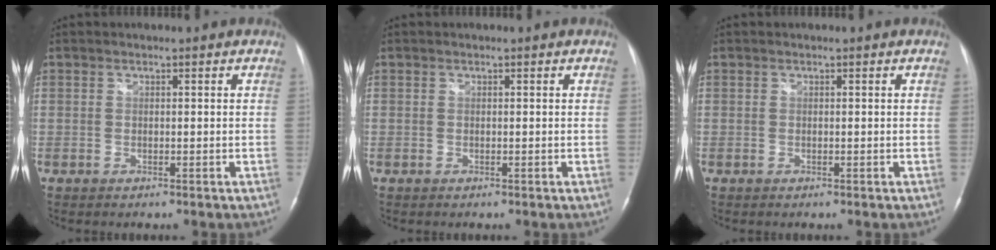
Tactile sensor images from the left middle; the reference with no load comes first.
{"total": 0.0}
{"total": 0.0}